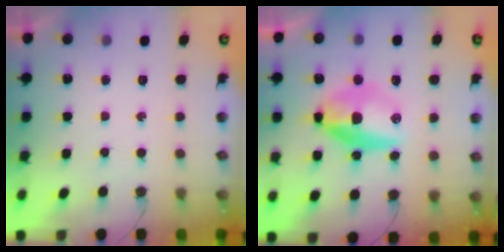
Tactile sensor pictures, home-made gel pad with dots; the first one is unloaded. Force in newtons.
{"total": 10.1, "press": 10.0, "slide": 0.8}